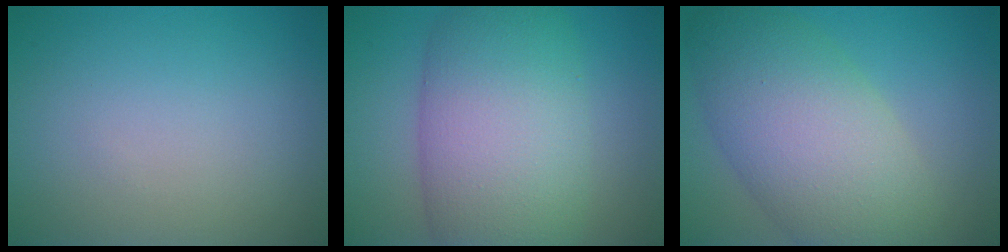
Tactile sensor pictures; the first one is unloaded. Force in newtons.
{"total": 11.5, "press": 11.4, "slide": 0.5}
{"total": 9.6, "press": 9.6, "slide": 0.7}